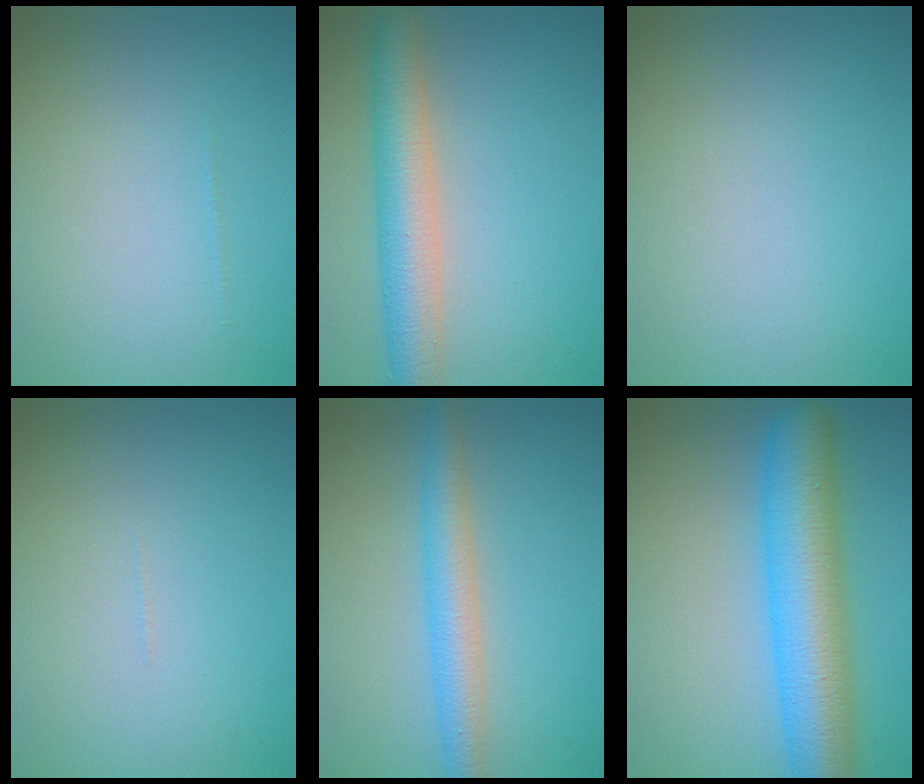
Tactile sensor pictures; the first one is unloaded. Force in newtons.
{"total": 5.9, "press": 5.9, "slide": 0.2}
{"total": 0.0}
{"total": 0.0}
{"total": 4.0, "press": 4.0, "slide": 0.0}
{"total": 9.4, "press": 9.4, "slide": 0.2}